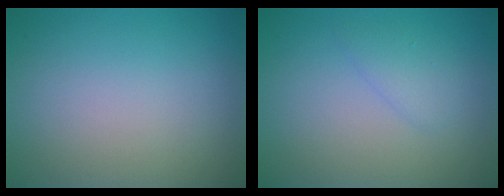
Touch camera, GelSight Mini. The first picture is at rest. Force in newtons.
{"total": 1.4, "press": 1.4, "slide": 0.1}